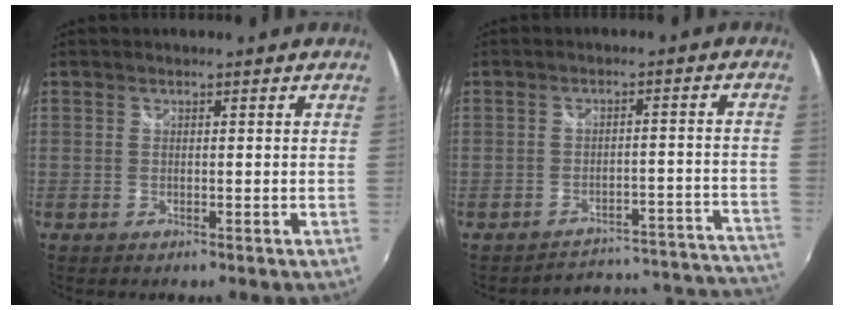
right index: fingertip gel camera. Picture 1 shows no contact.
{"total": 19.3, "force": [-18.1, 4.9, 4.4], "torque": [-0.038, 0.024, -0.216]}